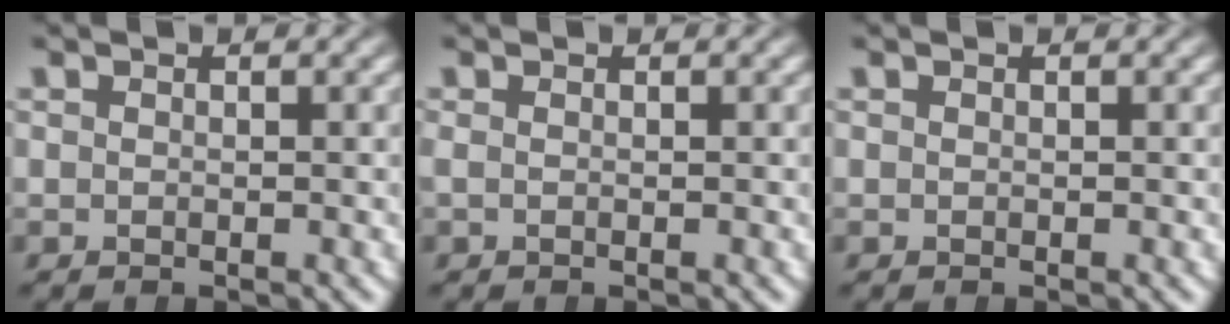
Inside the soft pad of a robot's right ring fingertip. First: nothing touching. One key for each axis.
{"total": 0.6, "fx": -0.2, "fy": 0.2, "fz": 0.5, "tx": -0.012, "ty": 0.001, "tz": -0.004}
{"total": 0.0}